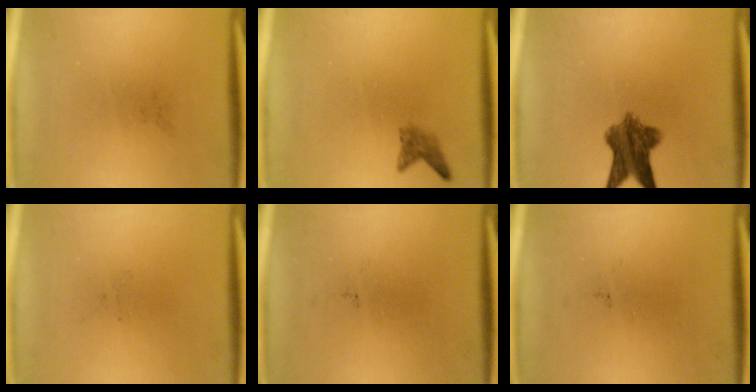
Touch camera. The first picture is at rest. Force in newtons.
{"total": 1.6}
{"total": 7.6}
{"total": 0.0}
{"total": 0.0}
{"total": 0.0}